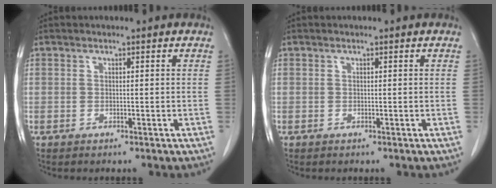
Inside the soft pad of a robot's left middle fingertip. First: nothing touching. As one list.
[{"total": 0.0}]